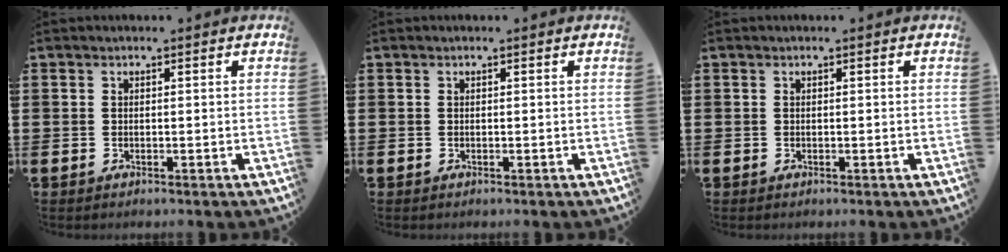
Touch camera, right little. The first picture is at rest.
{"total": 0.0}
{"total": 0.0}